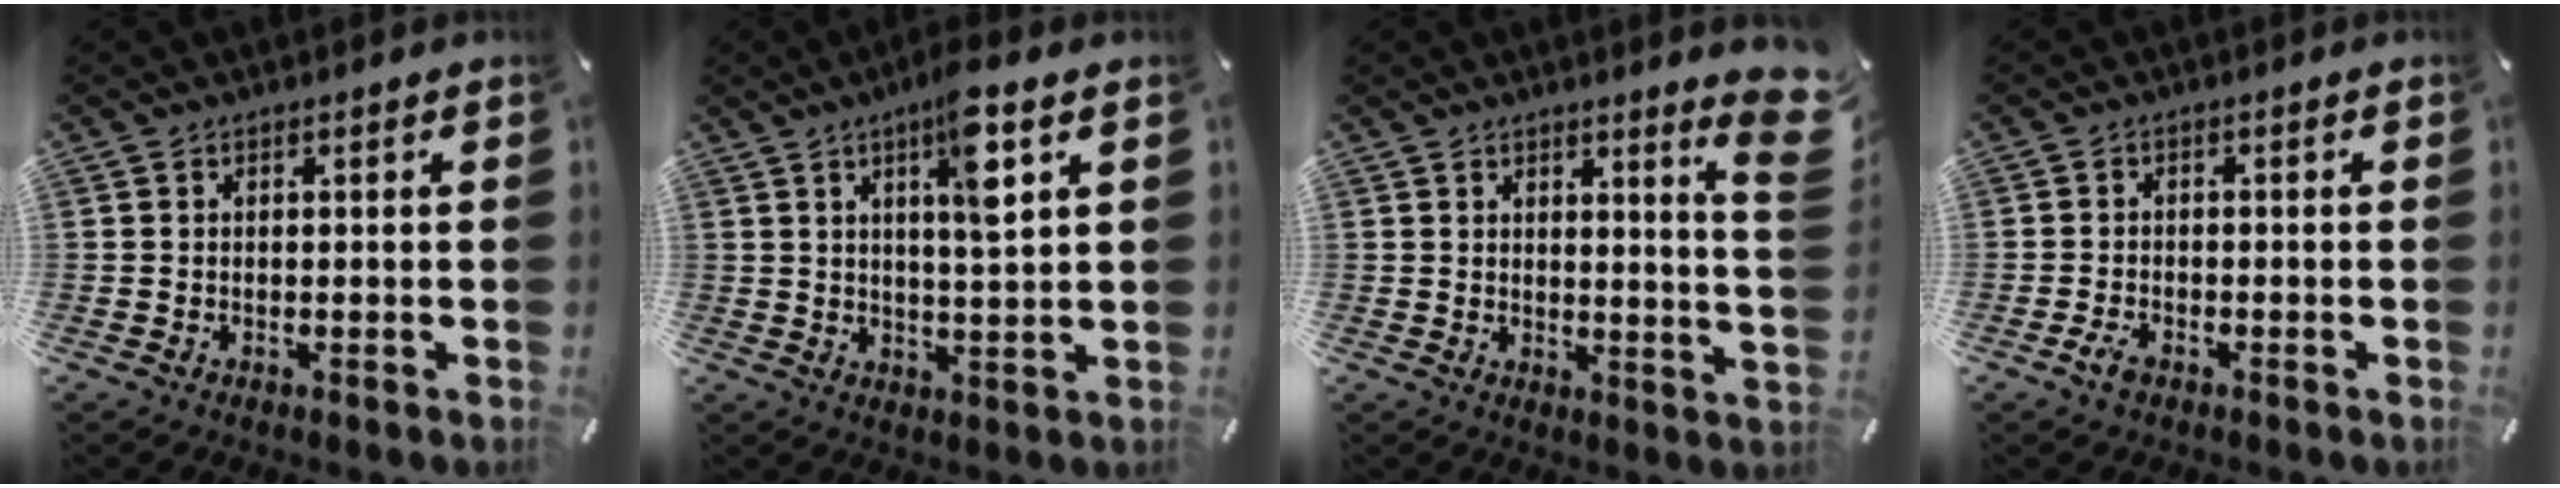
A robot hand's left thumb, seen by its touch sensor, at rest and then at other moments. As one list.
[{"total": 9.4, "force": [4.4, 1.5, 8.2], "torque": [-0.129, -0.018, 0.064]}, {"total": 6.6, "force": [4.5, 0.6, 4.8], "torque": [-0.063, -0.037, 0.072]}, {"total": 2.5, "force": [-1.5, 1.3, 1.5], "torque": [-0.042, 0.000, -0.033]}]